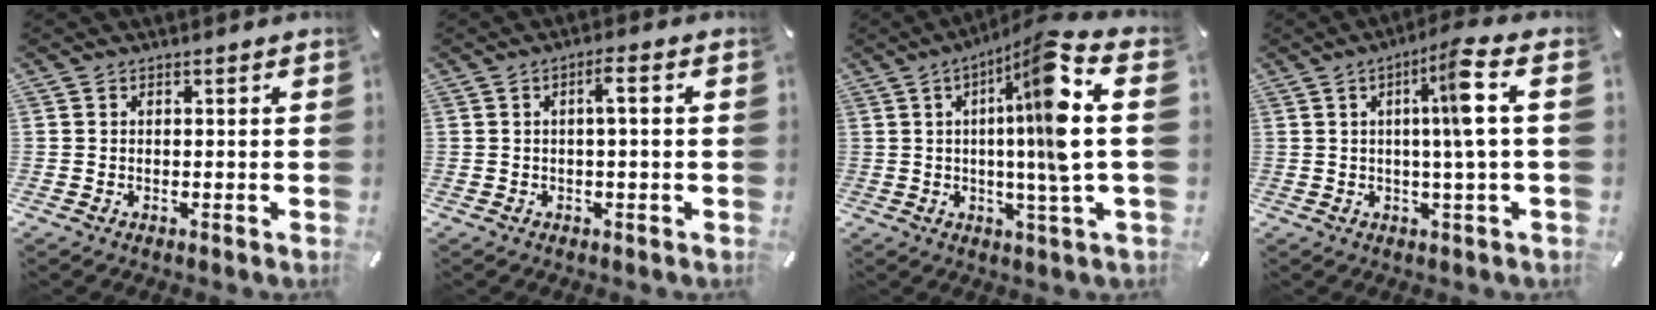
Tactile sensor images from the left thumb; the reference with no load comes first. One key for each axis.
{"total": 3.6, "fx": 0.3, "fy": 0.5, "fz": 3.5, "tx": -0.068, "ty": 0.007, "tz": 0.001}
{"total": 15.6, "fx": 3.0, "fy": -0.8, "fz": 15.3, "tx": -0.250, "ty": -0.026, "tz": 0.016}
{"total": 10.0, "fx": 2.4, "fy": 0.1, "fz": 9.7, "tx": -0.162, "ty": -0.003, "tz": 0.027}